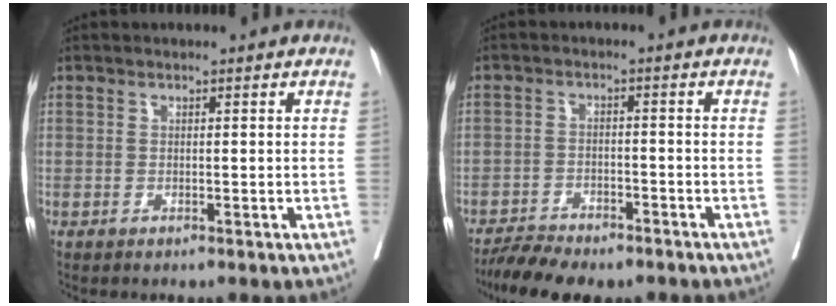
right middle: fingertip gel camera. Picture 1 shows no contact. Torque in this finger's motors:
{"motor_torque": [0.26, -0.29, 0.11, 0.04]}